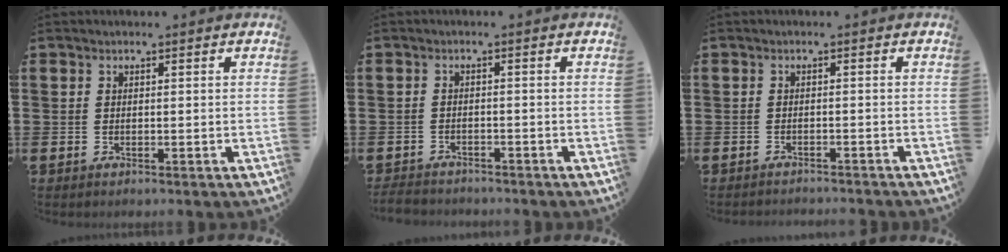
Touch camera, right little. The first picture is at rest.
{"total": 1.9, "force": [-1.9, 0.3, 0.0], "torque": [-0.004, 0.001, -0.042]}
{"total": 1.0, "force": [-1.0, -0.1, -0.1], "torque": [0.001, 0.001, -0.021]}